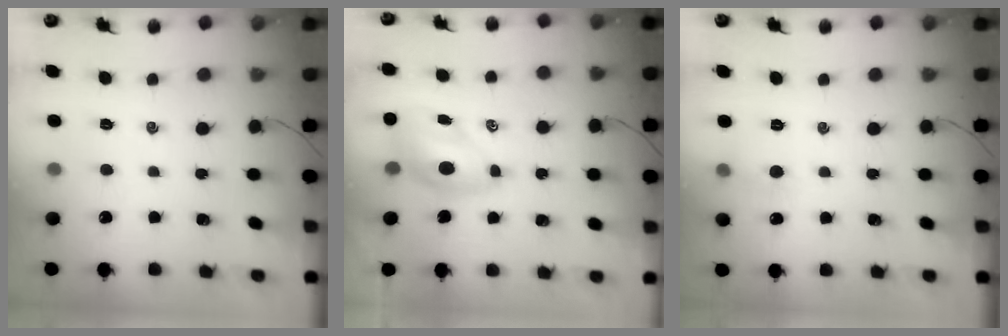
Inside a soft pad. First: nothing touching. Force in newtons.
{"total": 6.9, "press": 6.8, "slide": 1.3}
{"total": 3.6, "press": 3.4, "slide": 1.2}